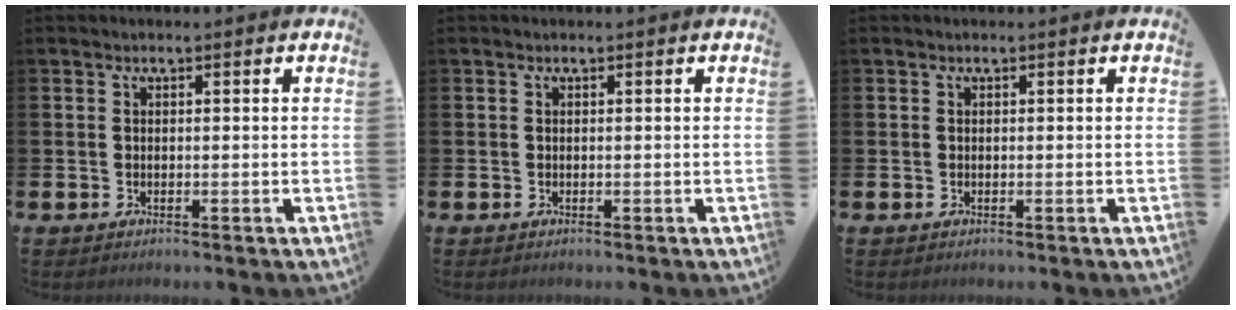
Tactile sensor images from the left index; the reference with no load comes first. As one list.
[{"total": 0.0}, {"total": 0.0}]